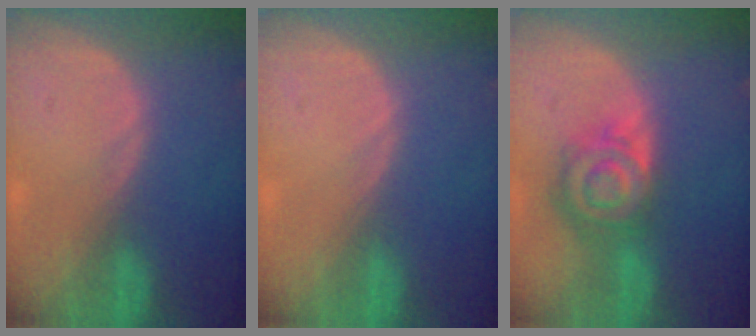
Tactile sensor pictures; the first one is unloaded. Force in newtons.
{"total": 0.0}
{"total": 8.3, "press": 7.1, "slide": 4.2}